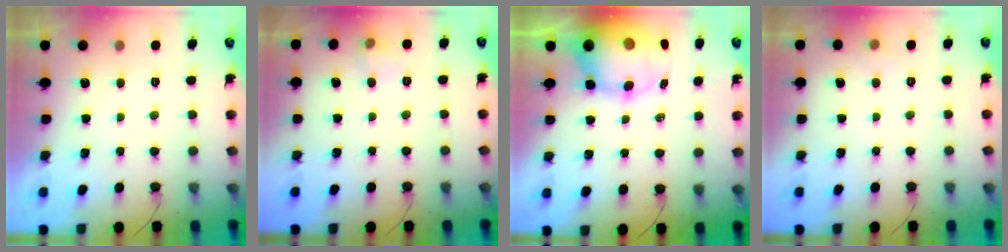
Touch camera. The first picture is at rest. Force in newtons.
{"total": 4.8, "press": 4.7, "slide": 1.2}
{"total": 13.3, "press": 12.9, "slide": 3.0}
{"total": 6.1, "press": 2.8, "slide": 5.5}